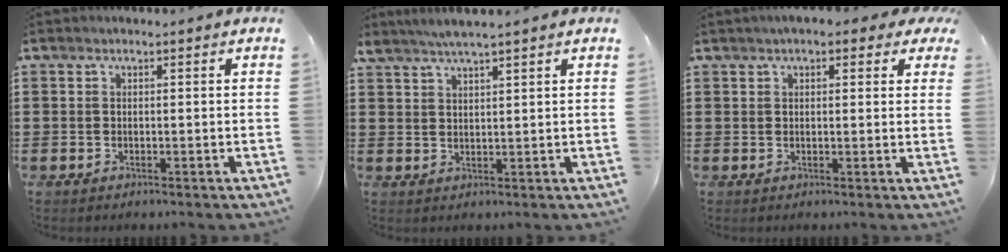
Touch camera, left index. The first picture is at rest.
{"total": 3.1, "force": [2.8, -0.3, 1.4], "torque": [-0.033, -0.003, 0.050]}
{"total": 2.4, "force": [1.8, 0.9, 1.5], "torque": [-0.027, 0.004, 0.029]}